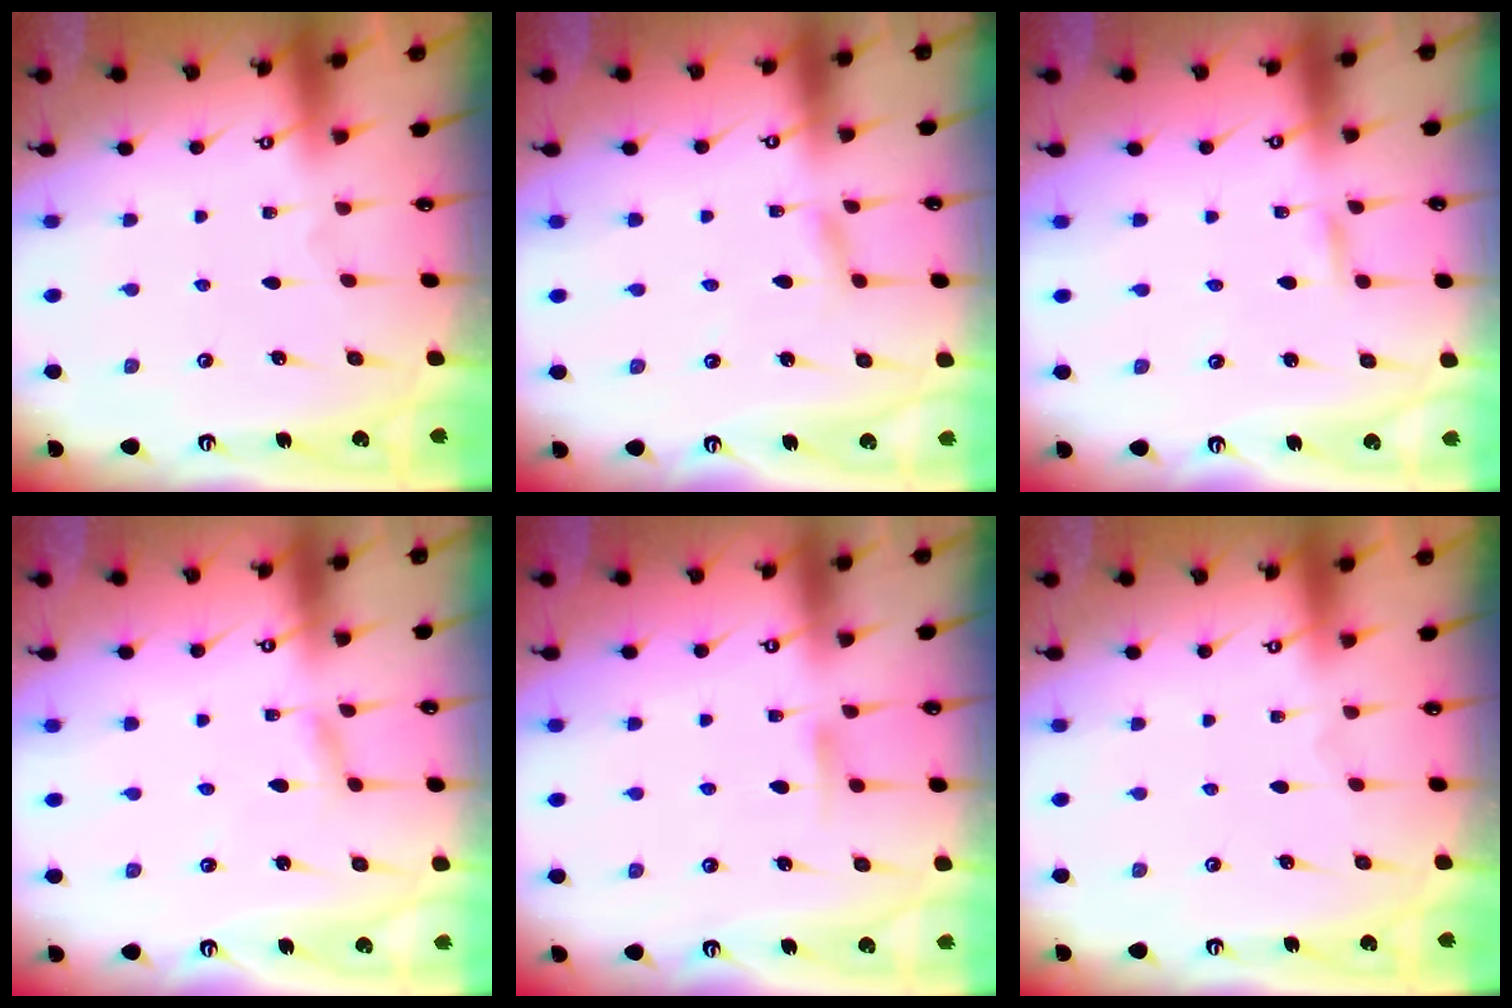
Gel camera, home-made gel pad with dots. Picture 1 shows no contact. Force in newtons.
{"total": 2.5, "press": 2.4, "slide": 0.3}
{"total": 1.6, "press": 1.6, "slide": 0.1}
{"total": 1.7, "press": 1.7, "slide": 0.2}
{"total": 4.8, "press": 4.8, "slide": 0.6}
{"total": 0.0}